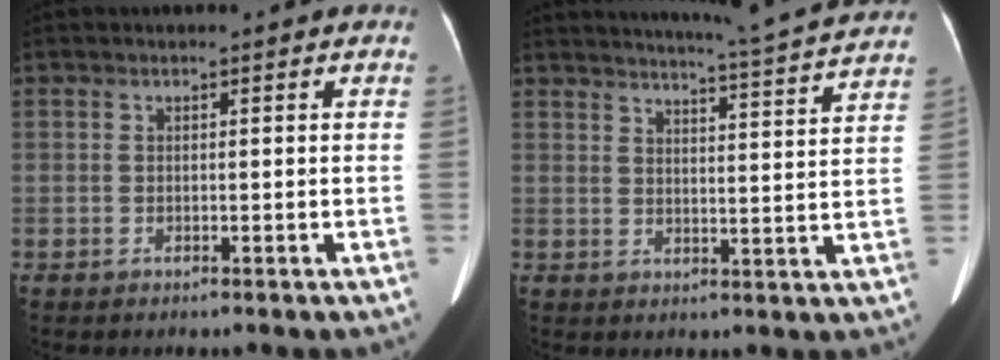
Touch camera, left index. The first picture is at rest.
{"total": 15.0, "force": [14.1, -1.4, 4.9], "torque": [-0.089, -0.037, 0.173]}